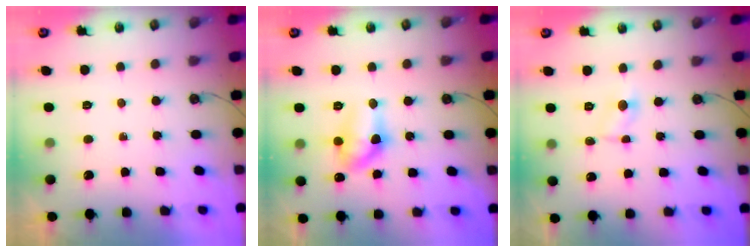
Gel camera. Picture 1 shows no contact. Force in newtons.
{"total": 10.9, "press": 10.9, "slide": 0.8}
{"total": 2.7, "press": 2.7, "slide": 0.3}